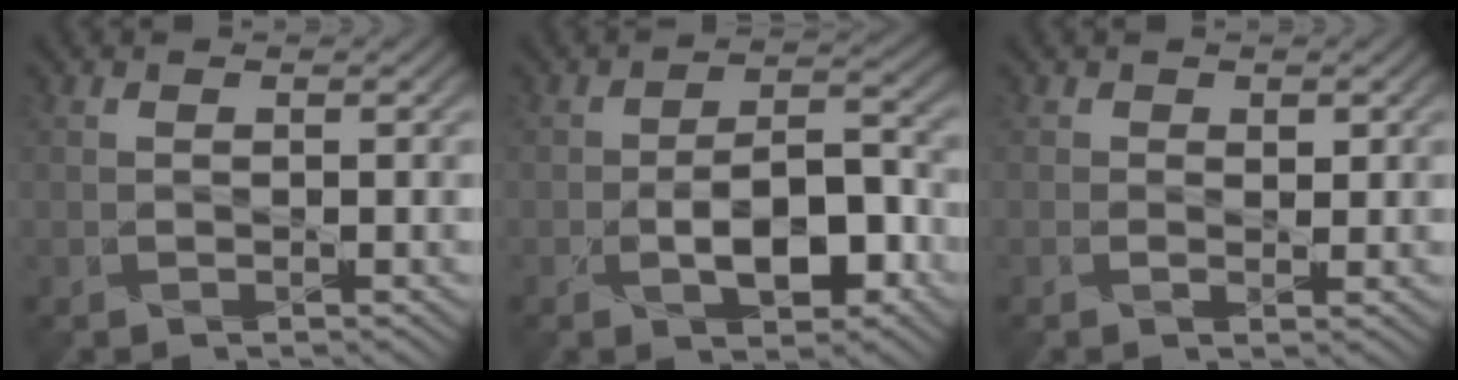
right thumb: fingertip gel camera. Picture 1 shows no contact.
{"total": 7.0, "force": [-2.9, 3.5, 5.3], "torque": [-0.076, 0.002, -0.053]}
{"total": 0.9, "force": [0.2, 0.7, 0.5], "torque": [-0.004, -0.004, 0.002]}